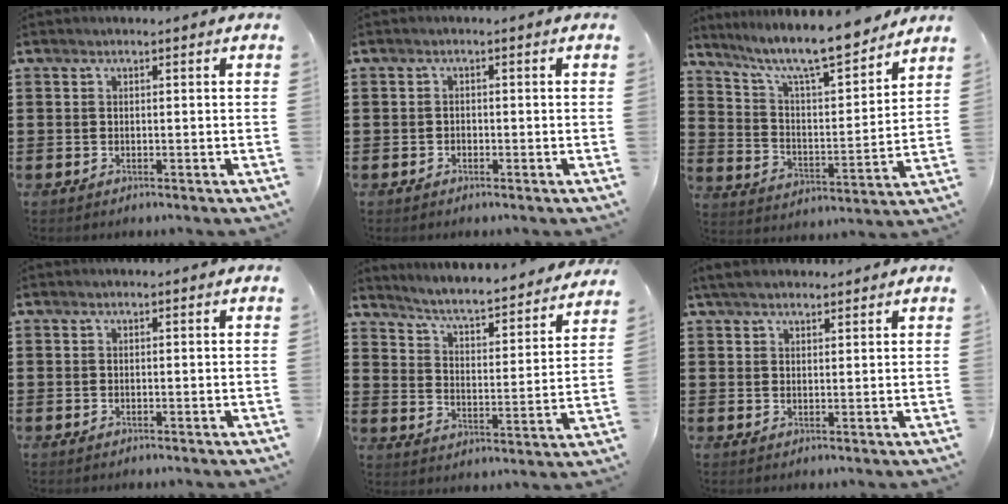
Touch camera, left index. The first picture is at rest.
{"total": 0.8, "force": [-0.7, 0.4, 0.1], "torque": [-0.006, 0.001, -0.016]}
{"total": 9.7, "force": [8.3, 0.9, 4.9], "torque": [-0.120, -0.053, 0.138]}
{"total": 0.0}
{"total": 4.4, "force": [4.1, -0.2, 1.6], "torque": [-0.053, -0.041, 0.059]}
{"total": 3.1, "force": [2.6, 0.9, 1.5], "torque": [-0.035, 0.004, 0.049]}